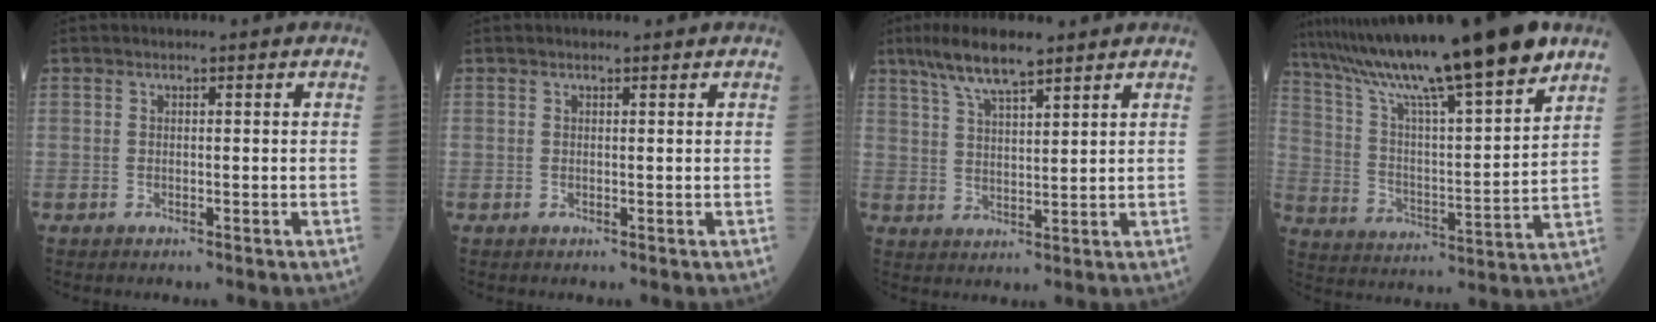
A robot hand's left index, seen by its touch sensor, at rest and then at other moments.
{"total": 0.6, "force": [0.6, 0.1, 0.2], "torque": [-0.008, 0.005, 0.009]}
{"total": 7.9, "force": [5.9, 1.1, 5.1], "torque": [-0.104, 0.015, 0.109]}
{"total": 22.0, "force": [17.2, 0.7, 13.7], "torque": [-0.231, 0.006, 0.284]}